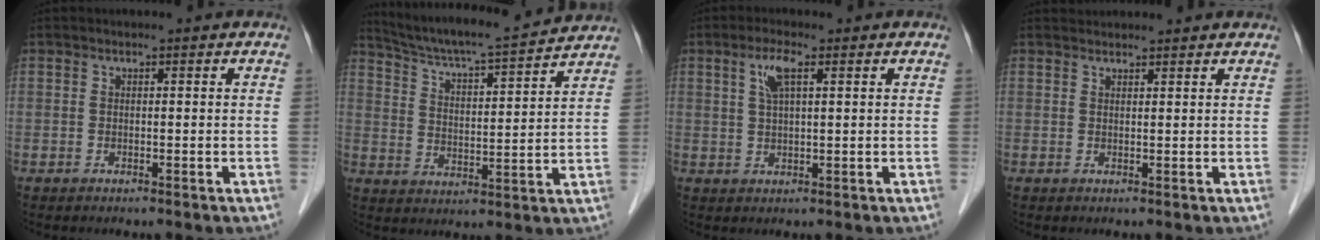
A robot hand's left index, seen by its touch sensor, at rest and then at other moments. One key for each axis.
{"total": 15.5, "fx": 14.5, "fy": 0.1, "fz": 5.5, "tx": -0.101, "ty": 0.006, "tz": 0.221}
{"total": 3.7, "fx": 1.7, "fy": 0.9, "fz": 3.2, "tx": -0.069, "ty": 0.007, "tz": 0.033}
{"total": 3.4, "fx": 3.4, "fy": 0.4, "fz": 0.2, "tx": -0.009, "ty": 0.029, "tz": 0.047}